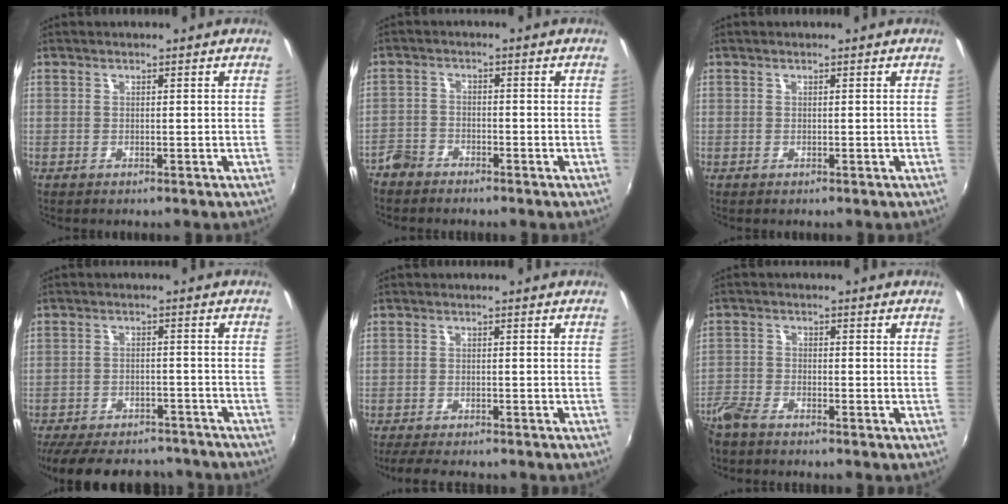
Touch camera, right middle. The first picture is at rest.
{"total": 3.8, "force": [-3.3, 1.9, 0.5], "torque": [-0.016, 0.003, -0.068]}
{"total": 0.0}
{"total": 19.4, "force": [-16.2, 7.3, 7.9], "torque": [-0.174, -0.002, -0.217]}
{"total": 5.5, "force": [-4.8, 1.3, 2.5], "torque": [-0.063, -0.017, -0.081]}
{"total": 5.3, "force": [-4.6, 1.4, 2.1], "torque": [-0.058, -0.014, -0.098]}